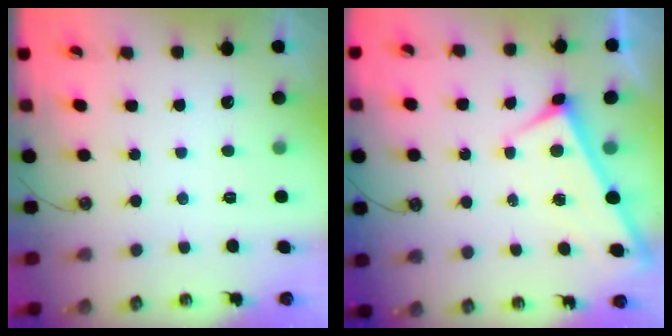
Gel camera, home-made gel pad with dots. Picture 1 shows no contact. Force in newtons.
{"total": 1.9, "press": 1.9, "slide": 0.2}